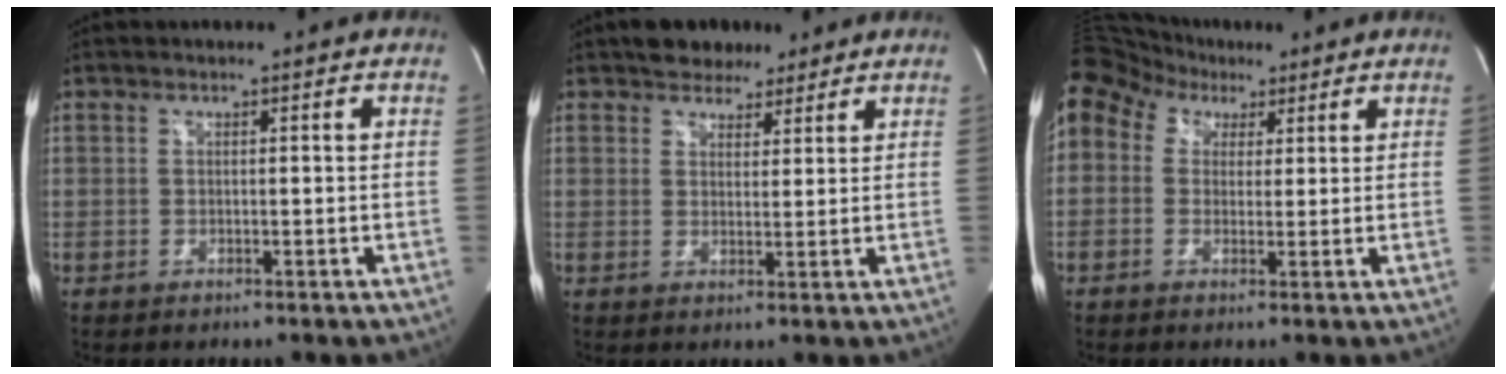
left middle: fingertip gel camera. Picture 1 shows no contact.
{"total": 5.6, "force": [4.4, 2.9, 2.0], "torque": [-0.030, 0.013, 0.076]}
{"total": 18.1, "force": [8.4, 13.7, 8.3], "torque": [-0.251, 0.111, 0.159]}